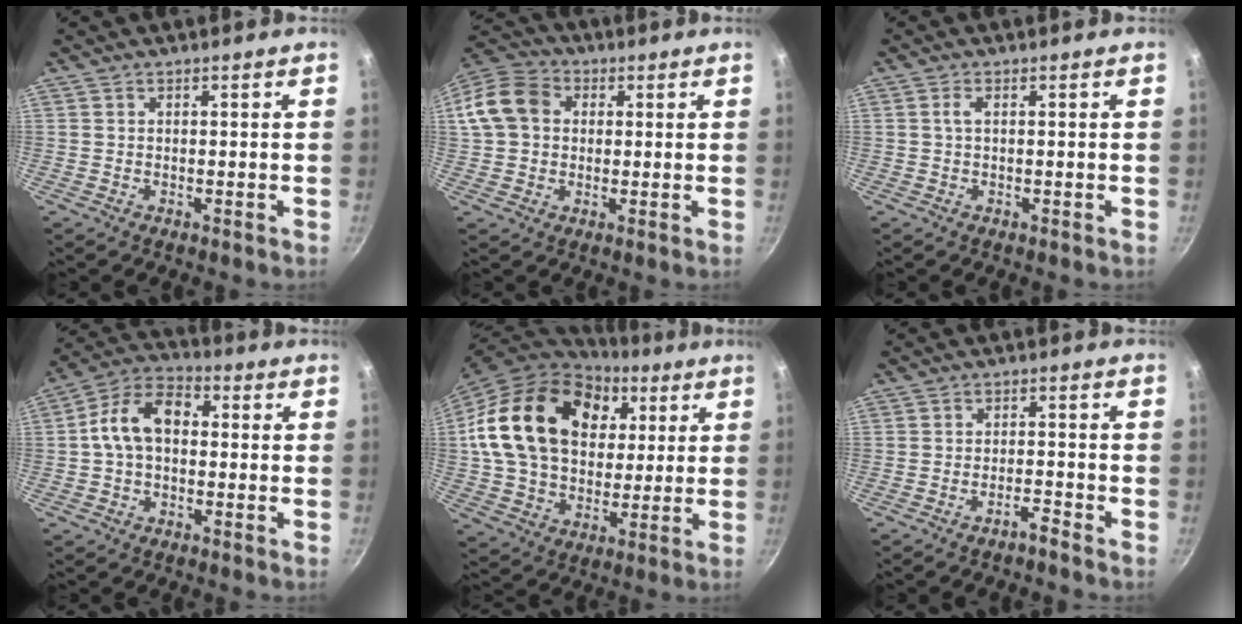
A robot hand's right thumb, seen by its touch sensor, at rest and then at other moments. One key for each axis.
{"total": 11.1, "fx": 1.7, "fy": 9.0, "fz": 6.3, "tx": -0.100, "ty": 0.022, "tz": 0.015}
{"total": 1.1, "fx": 0.2, "fy": 0.3, "fz": 1.1, "tx": -0.024, "ty": 0.002, "tz": 0.004}
{"total": 10.7, "fx": 0.4, "fy": 7.2, "fz": 7.9, "tx": -0.120, "ty": 0.037, "tz": -0.013}
{"total": 25.2, "fx": 6.7, "fy": 18.2, "fz": 16.0, "tx": -0.260, "ty": 0.008, "tz": 0.115}
{"total": 2.3, "fx": -2.1, "fy": 0.0, "fz": 1.0, "tx": -0.018, "ty": 0.020, "tz": -0.033}